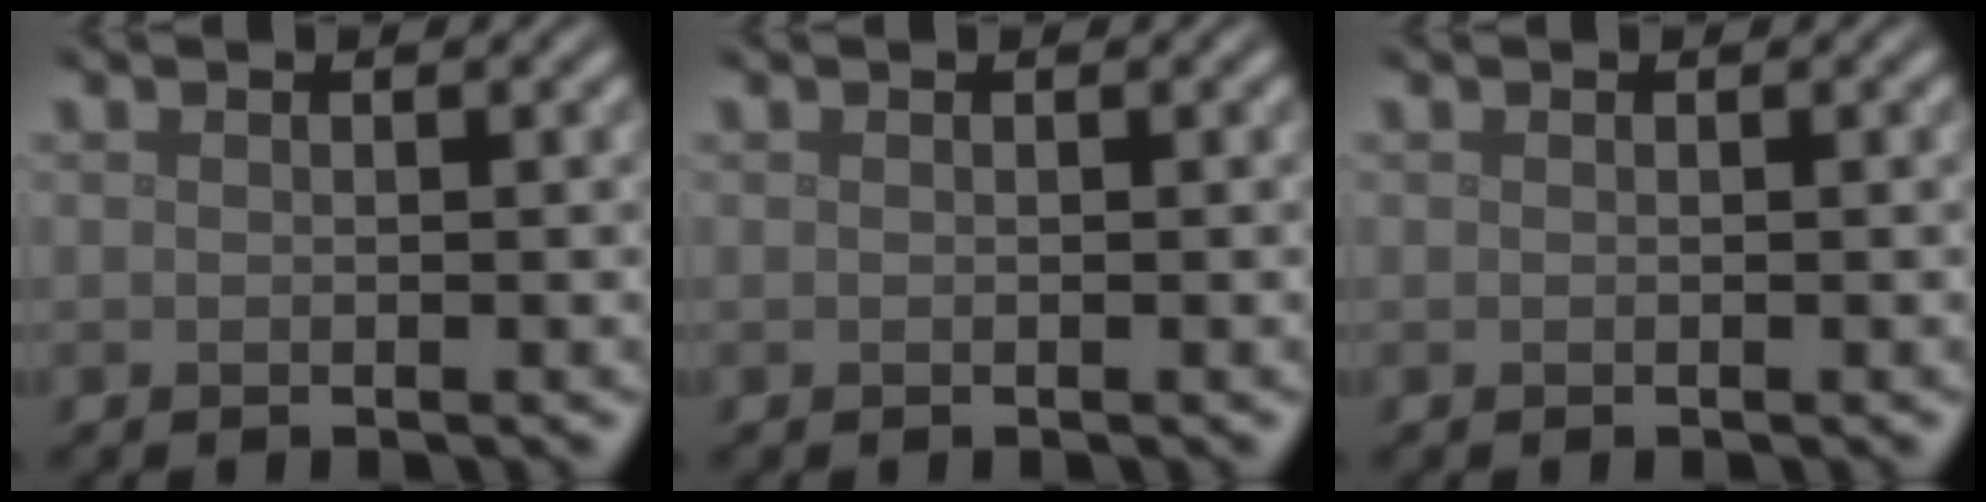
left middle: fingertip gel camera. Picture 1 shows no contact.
{"total": 0.0}
{"total": 0.0}